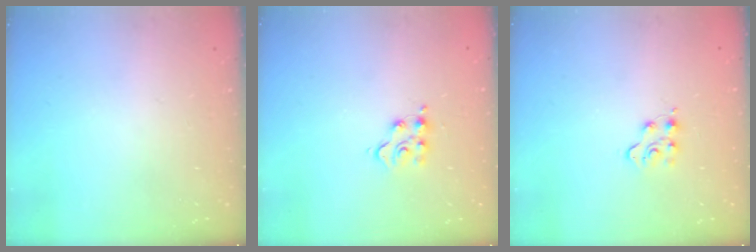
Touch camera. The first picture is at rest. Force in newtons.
{"total": 5.2, "press": 5.2, "slide": 0.4}
{"total": 4.5, "press": 4.5, "slide": 0.6}